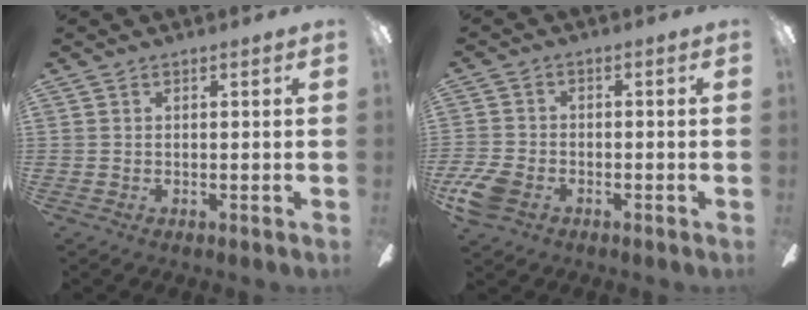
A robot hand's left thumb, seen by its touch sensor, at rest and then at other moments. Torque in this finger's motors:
{"motor_torque": [-0.02, 0.04, 0.02, 0.00, 0.03]}